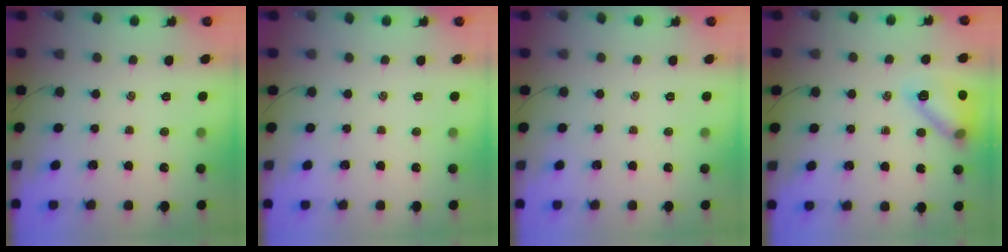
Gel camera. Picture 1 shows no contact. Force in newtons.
{"total": 0.0}
{"total": 0.0}
{"total": 14.2, "press": 14.2, "slide": 0.9}